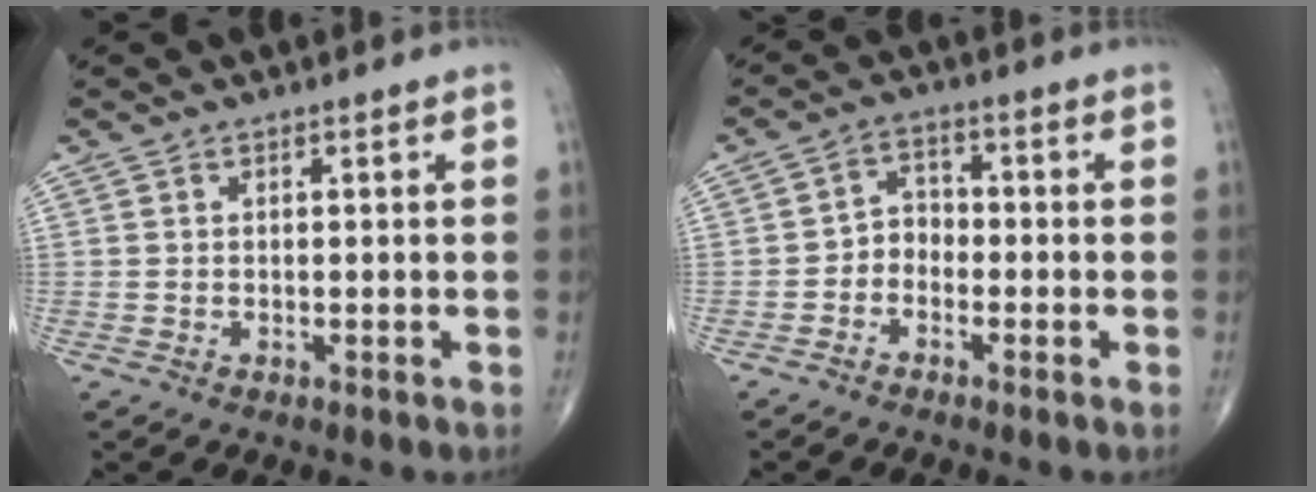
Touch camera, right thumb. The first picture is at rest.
{"total": 3.8, "force": [-1.8, 3.0, 1.7], "torque": [-0.007, 0.024, -0.044]}